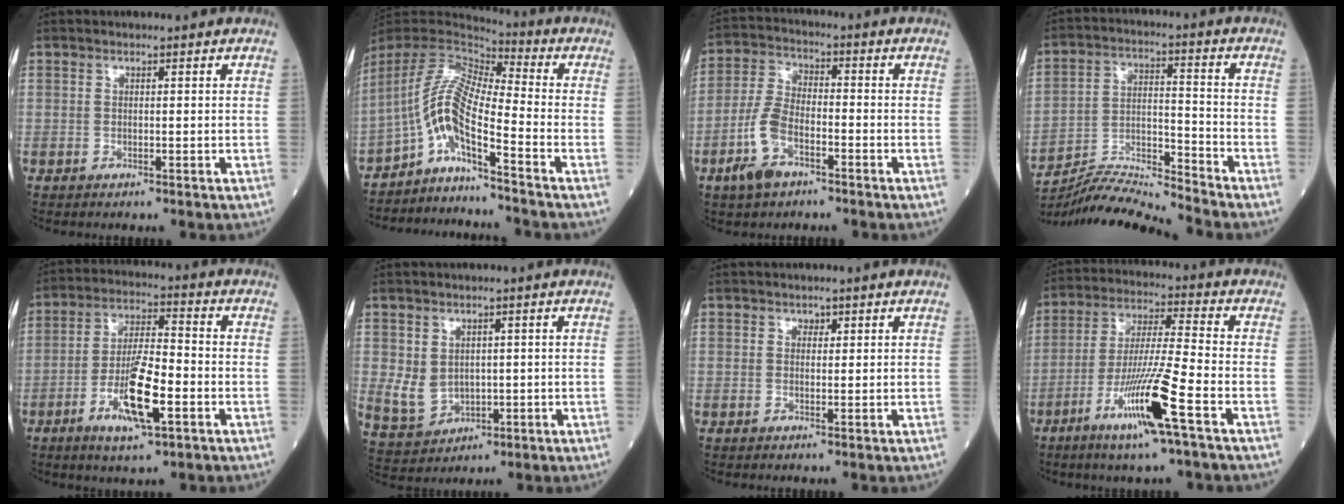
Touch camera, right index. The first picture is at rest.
{"total": 9.8, "force": [-6.1, 0.1, 7.7], "torque": [-0.156, 0.018, -0.114]}
{"total": 7.9, "force": [-4.0, 3.6, 5.8], "torque": [-0.137, 0.000, -0.079]}
{"total": 10.5, "force": [-10.1, -2.6, 0.9], "torque": [-0.023, 0.019, -0.185]}
{"total": 10.4, "force": [-4.0, 2.0, 9.4], "torque": [-0.180, -0.004, -0.068]}
{"total": 5.5, "force": [0.2, 4.6, 2.9], "torque": [-0.065, 0.006, 0.026]}
{"total": 0.8, "force": [0.5, 0.5, 0.2], "torque": [0.000, -0.002, 0.009]}
{"total": 12.5, "force": [-5.9, -0.8, 10.9], "torque": [-0.215, -0.017, -0.111]}